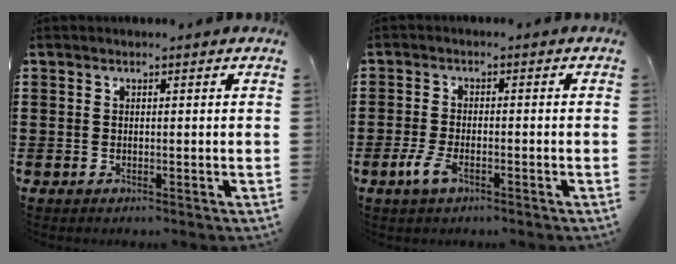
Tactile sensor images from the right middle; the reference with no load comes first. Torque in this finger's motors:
{"motor_torque": [1.75, 0.00, 0.50, 0.12]}